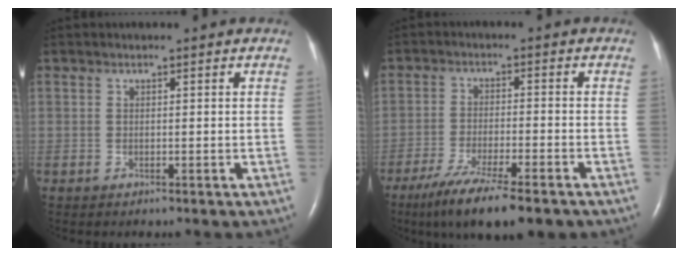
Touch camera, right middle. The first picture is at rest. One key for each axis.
{"total": 12.2, "fx": -8.9, "fy": 1.7, "fz": 8.1, "tx": -0.139, "ty": -0.030, "tz": -0.142}